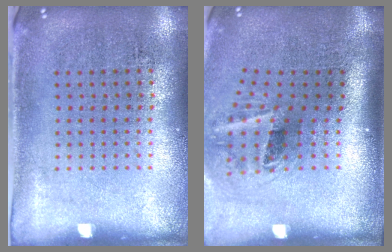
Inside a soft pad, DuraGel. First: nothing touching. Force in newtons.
{"total": 2.2, "press": 1.3, "slide": 1.7}